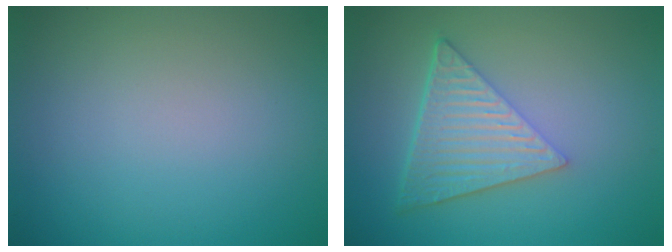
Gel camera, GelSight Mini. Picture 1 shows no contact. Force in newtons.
{"total": 6.4, "press": 4.5, "slide": 4.5}